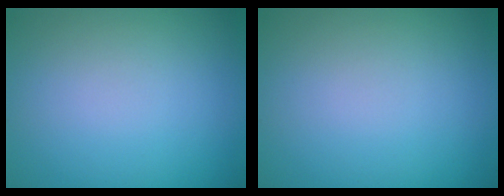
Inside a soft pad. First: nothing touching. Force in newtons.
{"total": 0.0}